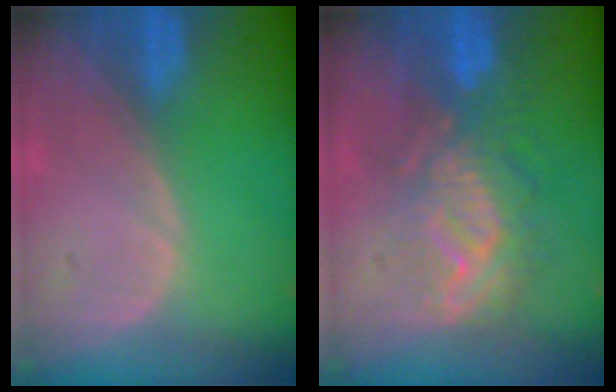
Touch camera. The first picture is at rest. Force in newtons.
{"total": 9.1, "press": 8.7, "slide": 2.7}